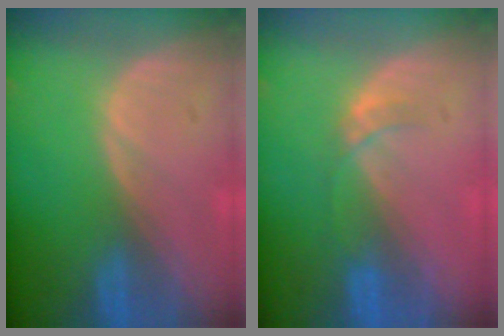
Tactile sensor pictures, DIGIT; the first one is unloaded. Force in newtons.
{"total": 2.7, "press": 2.4, "slide": 1.3}